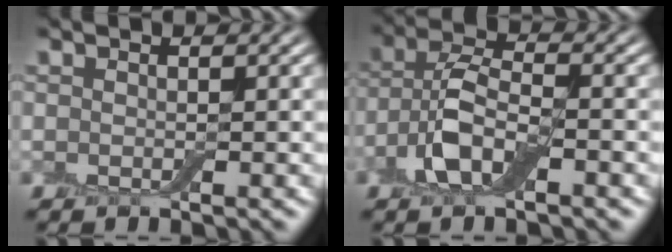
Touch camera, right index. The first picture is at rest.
{"total": 4.8, "force": [-2.0, 2.2, 3.9], "torque": [-0.080, 0.010, -0.045]}